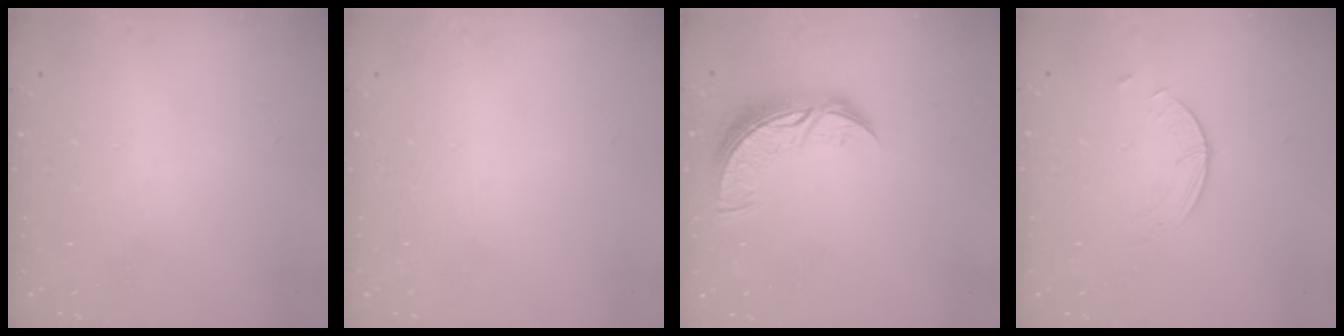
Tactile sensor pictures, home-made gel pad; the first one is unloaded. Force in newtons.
{"total": 0.0}
{"total": 9.5, "press": 9.5, "slide": 0.8}
{"total": 0.9, "press": 0.9, "slide": 0.2}